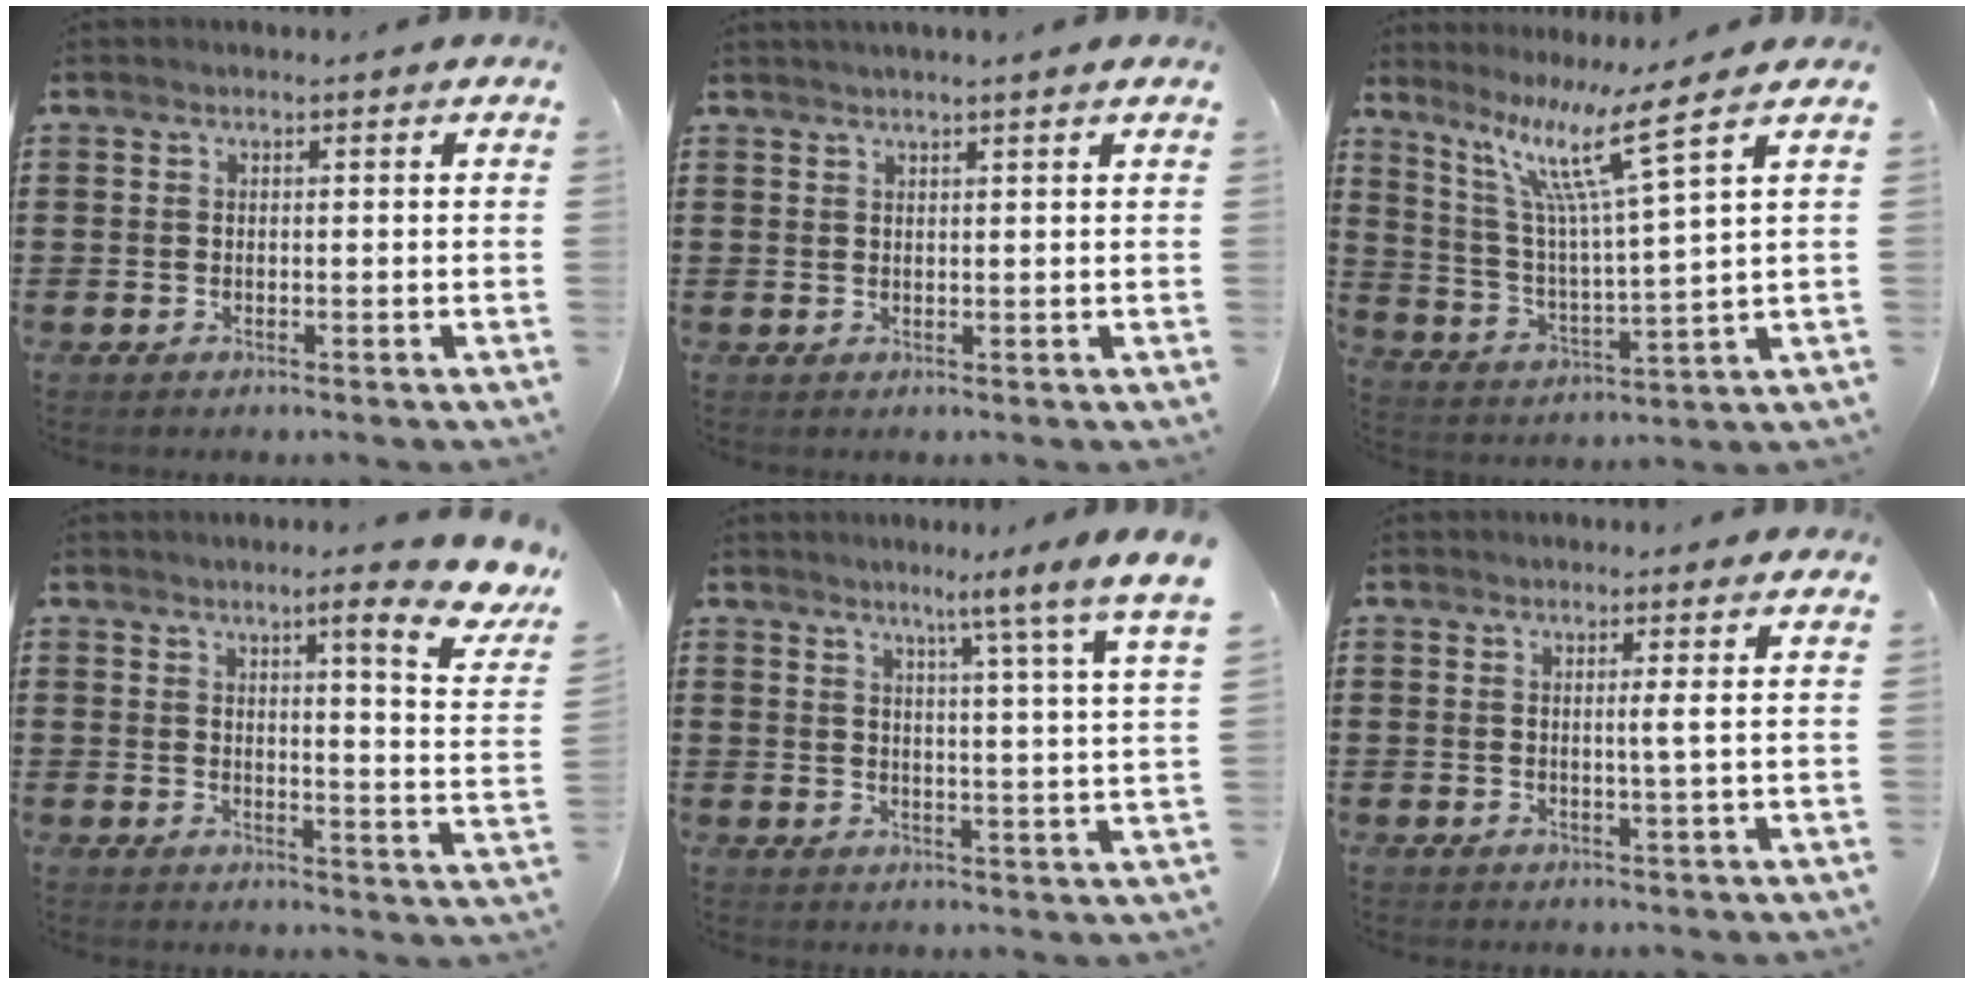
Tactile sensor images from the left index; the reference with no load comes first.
{"total": 1.5, "force": [1.3, -0.3, 0.6], "torque": [-0.012, 0.000, 0.025]}
{"total": 10.8, "force": [7.1, -0.1, 8.1], "torque": [-0.178, -0.031, 0.115]}
{"total": 7.9, "force": [5.3, 0.2, 5.8], "torque": [-0.080, -0.041, 0.076]}
{"total": 5.5, "force": [4.3, -1.8, 2.9], "torque": [-0.059, -0.037, 0.060]}
{"total": 2.2, "force": [0.4, -0.9, 2.0], "torque": [-0.037, -0.009, 0.003]}